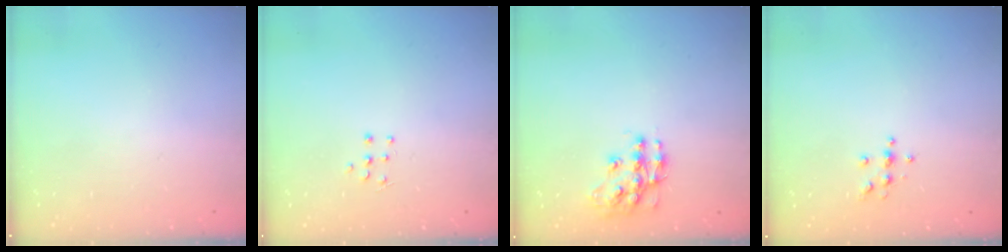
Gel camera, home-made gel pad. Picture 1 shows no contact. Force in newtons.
{"total": 5.0, "press": 4.9, "slide": 0.5}
{"total": 11.9, "press": 11.9, "slide": 0.9}
{"total": 4.5, "press": 4.4, "slide": 0.6}